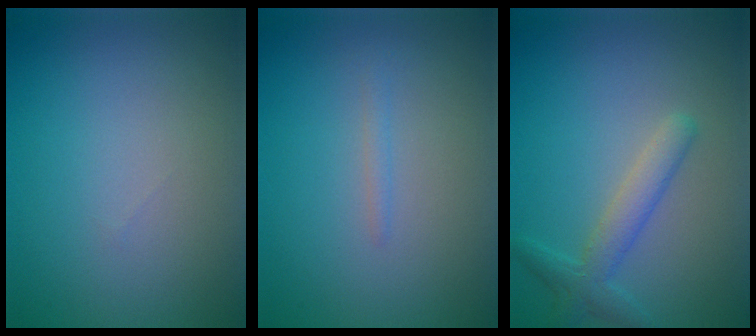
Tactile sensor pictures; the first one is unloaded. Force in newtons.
{"total": 0.8, "press": 0.7, "slide": 0.1}
{"total": 2.8, "press": 2.8, "slide": 0.1}